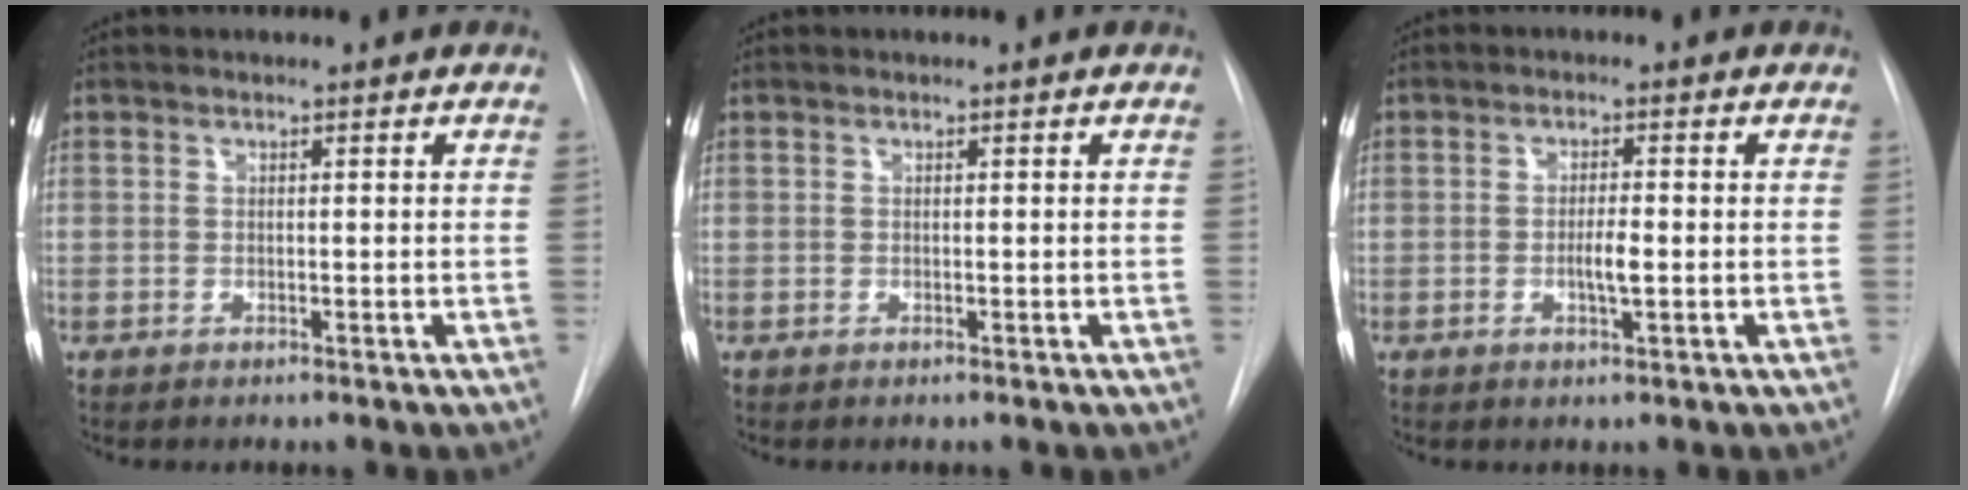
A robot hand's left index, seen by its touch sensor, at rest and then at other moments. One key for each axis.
{"total": 0.0}
{"total": 2.9, "fx": -1.0, "fy": 0.4, "fz": 2.7, "tx": -0.049, "ty": -0.006, "tz": -0.015}